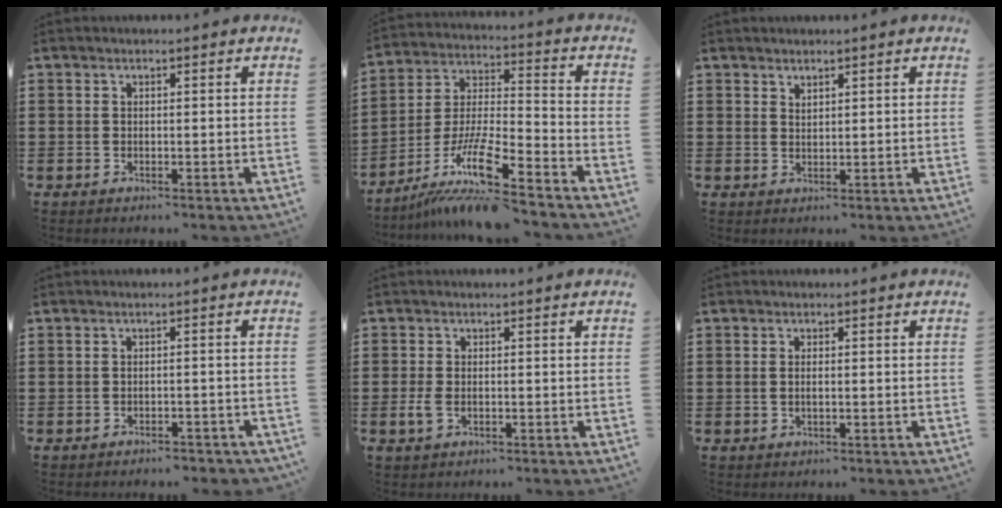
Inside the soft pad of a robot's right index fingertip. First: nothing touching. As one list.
[{"total": 12.5, "force": [-8.8, 1.7, 8.7], "torque": [-0.187, 0.000, -0.175]}, {"total": 1.2, "force": [1.2, 0.3, -0.1], "torque": [0.001, 0.000, 0.023]}, {"total": 1.7, "force": [-1.7, 0.3, 0.2], "torque": [-0.010, 0.000, -0.036]}, {"total": 2.2, "force": [-0.6, 1.1, 1.7], "torque": [-0.049, -0.005, -0.015]}, {"total": 1.2, "force": [-0.1, 0.5, 1.1], "torque": [-0.021, 0.002, -0.003]}]